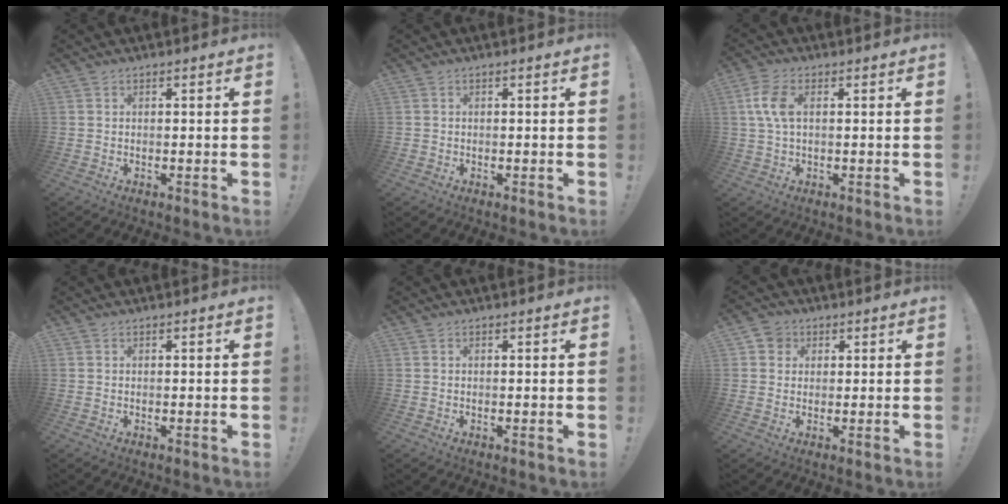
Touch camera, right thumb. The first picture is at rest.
{"total": 0.7, "force": [-0.3, 0.7, 0.1], "torque": [-0.001, 0.002, -0.005]}
{"total": 7.4, "force": [1.4, 4.3, 5.9], "torque": [-0.123, 0.003, 0.022]}
{"total": 0.0}
{"total": 0.0}
{"total": 4.0, "force": [1.4, 3.6, 1.2], "torque": [-0.016, -0.001, 0.026]}